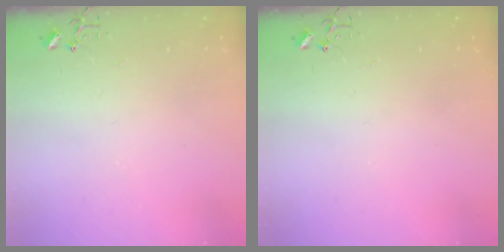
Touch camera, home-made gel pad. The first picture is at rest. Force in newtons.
{"total": 0.0}